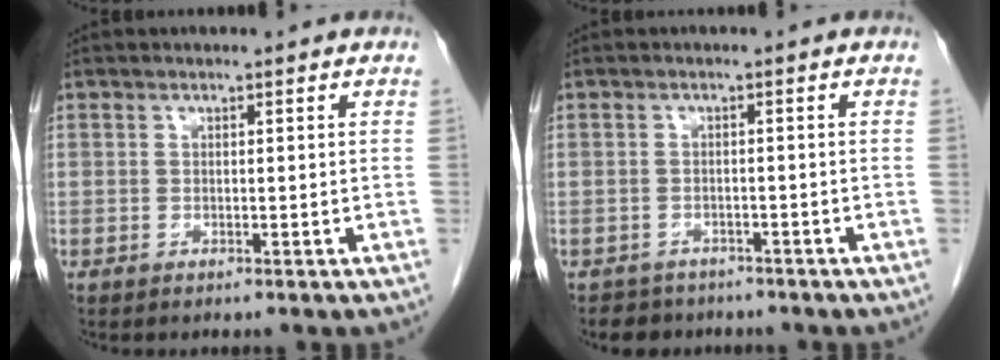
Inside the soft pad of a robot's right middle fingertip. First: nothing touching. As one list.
[{"total": 3.5, "force": [-2.9, 2.0, 0.0], "torque": [-0.007, 0.005, -0.040]}]